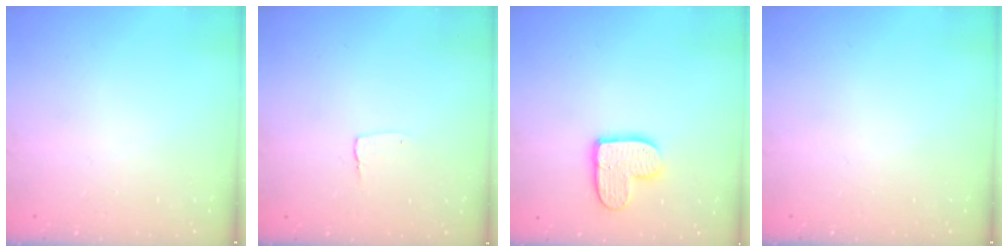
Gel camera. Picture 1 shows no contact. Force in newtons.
{"total": 2.7, "press": 2.7, "slide": 0.2}
{"total": 11.5, "press": 11.4, "slide": 1.0}
{"total": 0.0}